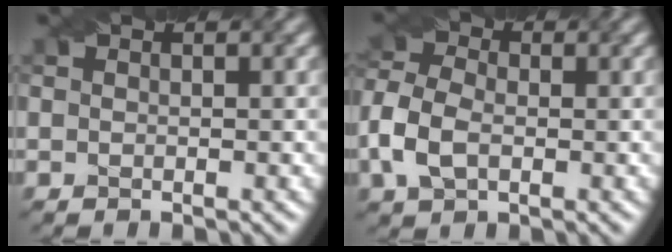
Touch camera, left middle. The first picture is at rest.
{"total": 5.1, "force": [-1.5, 3.4, 3.4], "torque": [-0.086, 0.003, -0.036]}